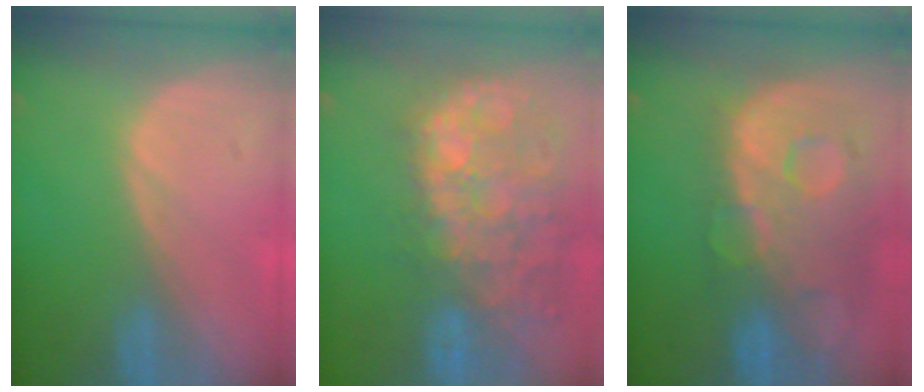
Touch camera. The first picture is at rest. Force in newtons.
{"total": 14.3, "press": 11.7, "slide": 8.2}
{"total": 13.3, "press": 10.9, "slide": 7.6}